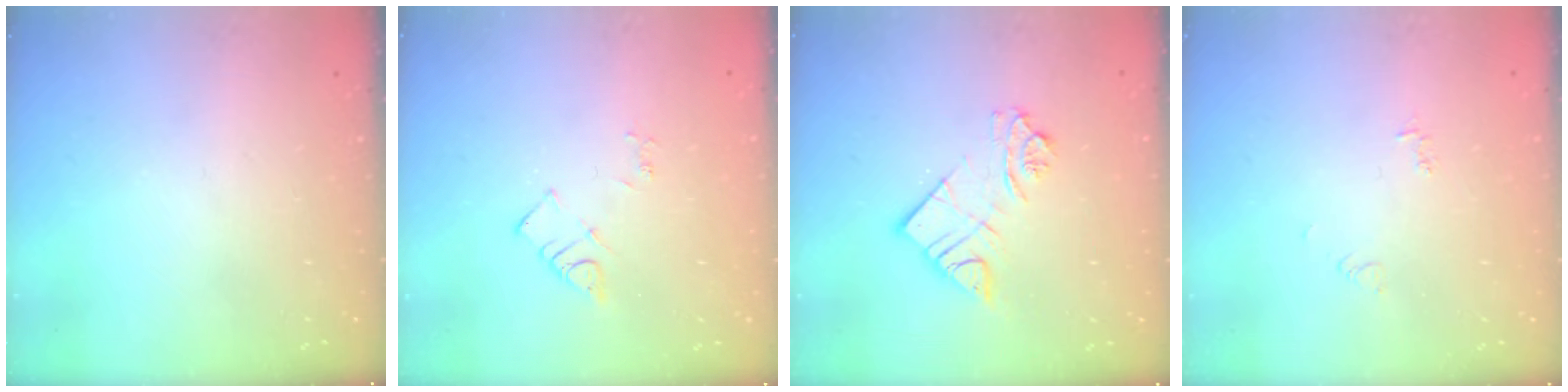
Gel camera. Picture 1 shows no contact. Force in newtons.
{"total": 5.4, "press": 5.4, "slide": 0.1}
{"total": 11.1, "press": 11.0, "slide": 1.3}
{"total": 3.9, "press": 3.8, "slide": 0.5}